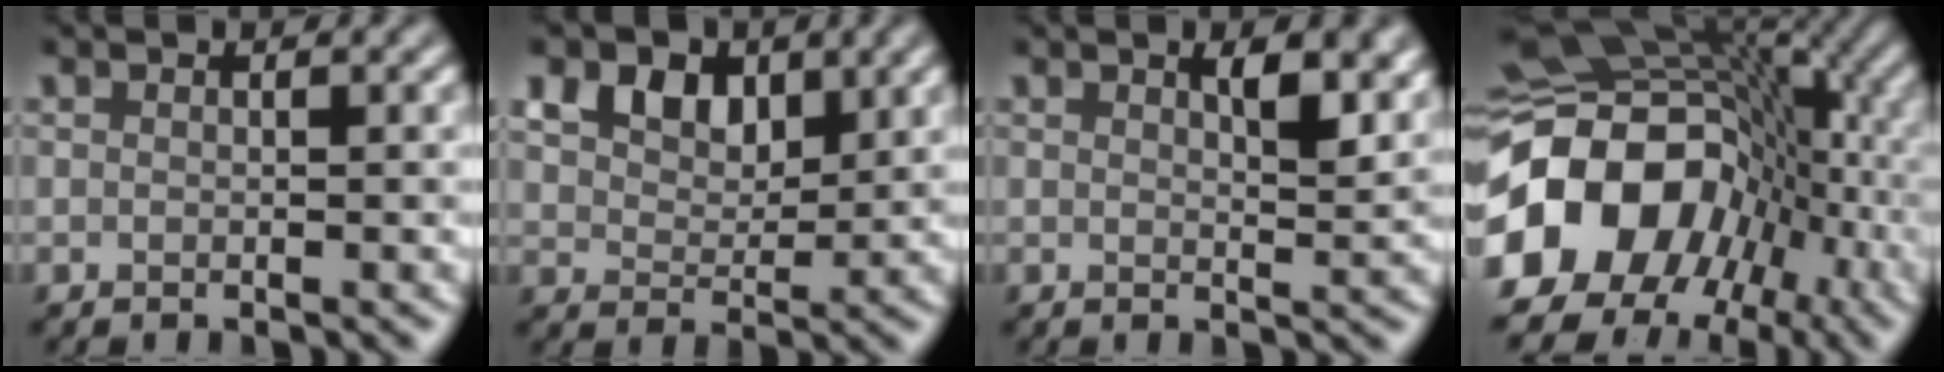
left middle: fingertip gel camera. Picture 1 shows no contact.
{"total": 6.2, "force": [3.4, 4.2, 3.0], "torque": [-0.073, 0.009, 0.059]}
{"total": 2.8, "force": [1.5, 0.8, 2.2], "torque": [-0.031, -0.003, 0.027]}
{"total": 16.4, "force": [-4.2, 13.1, 8.9], "torque": [-0.183, -0.009, -0.074]}